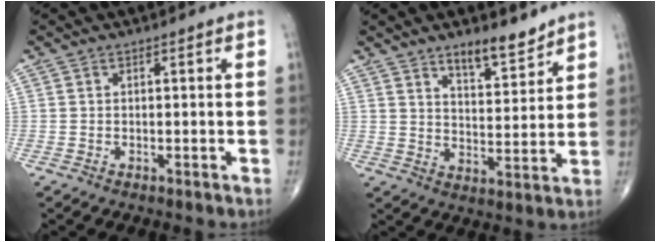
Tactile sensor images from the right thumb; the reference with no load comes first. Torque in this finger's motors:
{"motor_torque": [-0.22, 0.09, 0.06, 0.14, 0.04]}